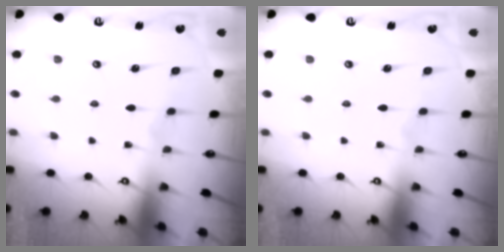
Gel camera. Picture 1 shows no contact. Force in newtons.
{"total": 0.0}